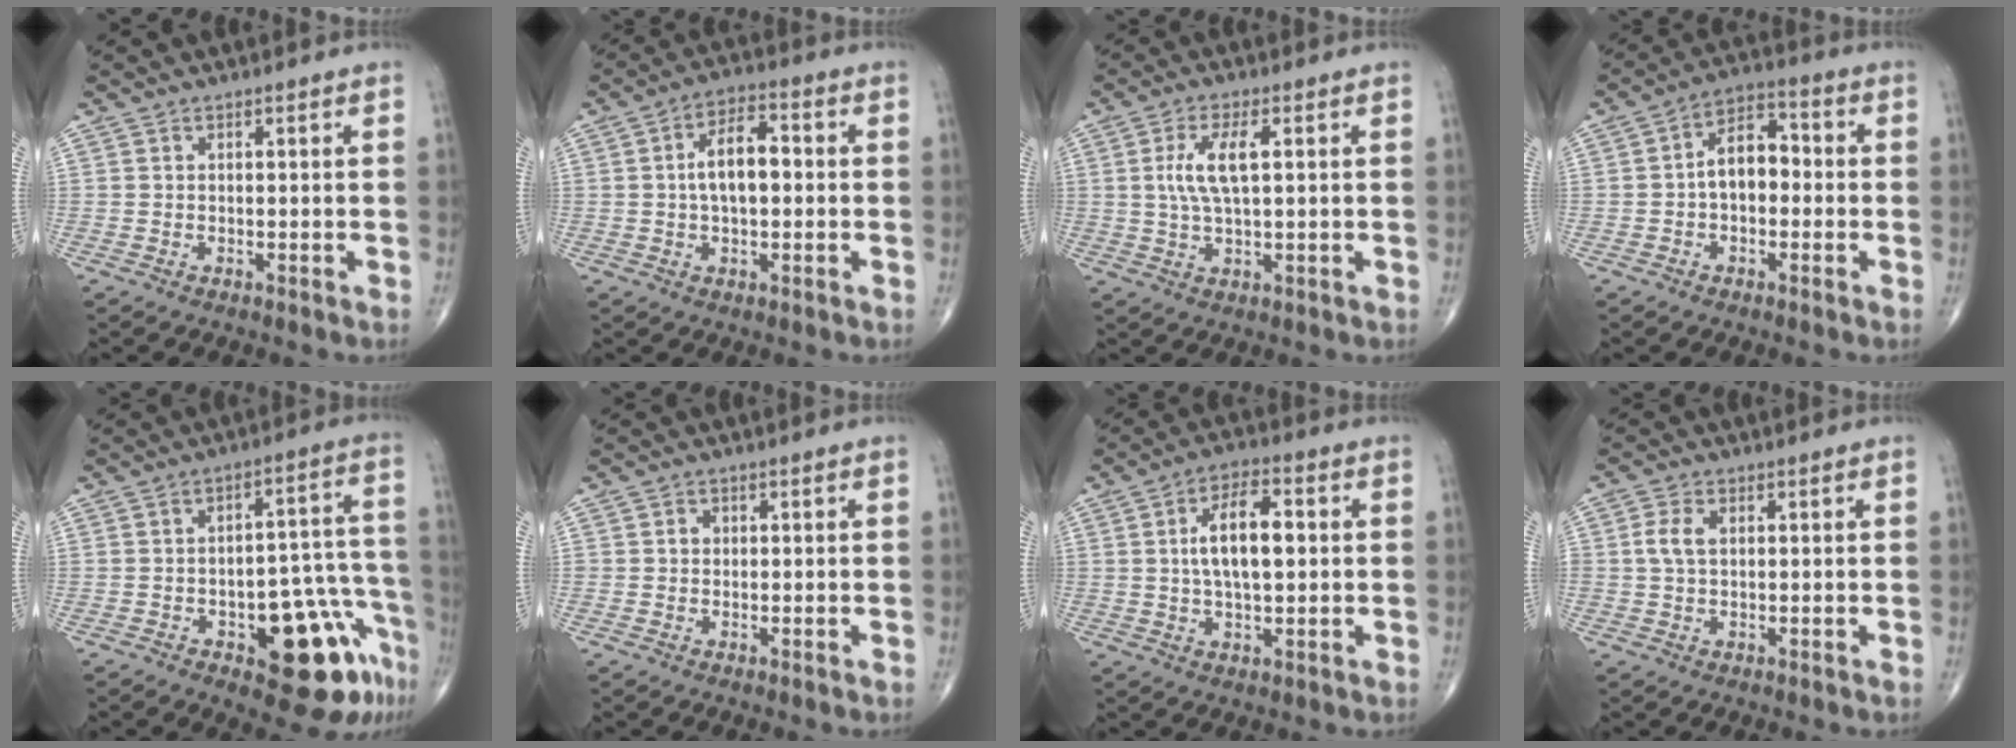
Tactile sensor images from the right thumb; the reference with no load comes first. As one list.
[{"total": 8.5, "force": [0.4, 4.4, 7.3], "torque": [-0.116, 0.020, -0.001]}, {"total": 7.2, "force": [1.4, 2.5, 6.7], "torque": [-0.141, 0.002, 0.028]}, {"total": 8.2, "force": [-0.6, 5.2, 6.3], "torque": [-0.081, 0.032, -0.022]}, {"total": 16.4, "force": [-8.1, 6.5, 12.8], "torque": [-0.105, 0.073, -0.094]}, {"total": 1.6, "force": [0.1, 1.4, 0.7], "torque": [-0.002, 0.004, 0.001]}, {"total": 10.4, "force": [1.2, 4.7, 9.2], "torque": [-0.151, 0.010, 0.017]}, {"total": 4.0, "force": [0.6, 2.5, 3.0], "torque": [-0.068, 0.007, 0.011]}]